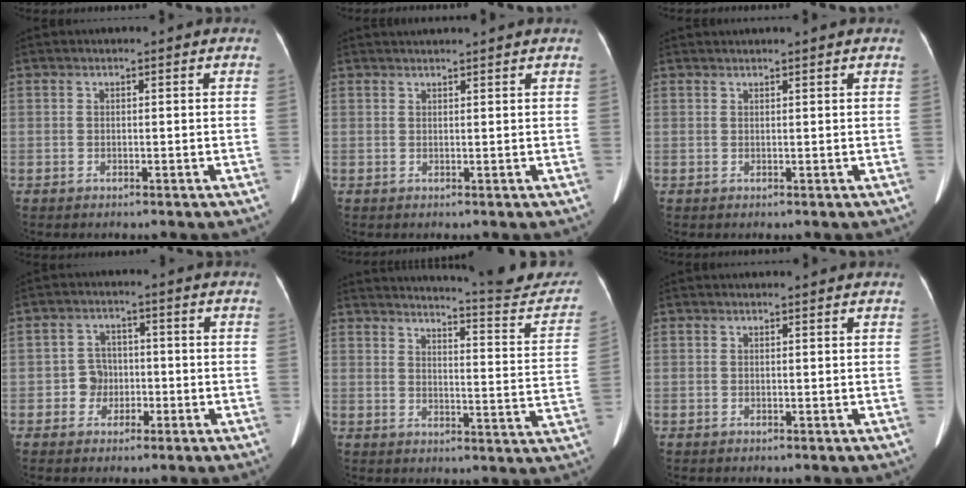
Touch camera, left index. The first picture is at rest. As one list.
[{"total": 4.2, "force": [3.9, -0.7, 1.5], "torque": [-0.014, 0.025, 0.051]}, {"total": 2.5, "force": [2.3, -0.5, 0.9], "torque": [-0.009, 0.024, 0.038]}, {"total": 3.8, "force": [-1.2, 3.4, 1.0], "torque": [-0.019, 0.010, -0.020]}, {"total": 18.8, "force": [17.9, 1.4, 5.6], "torque": [-0.069, -0.073, 0.206]}, {"total": 1.5, "force": [1.4, -0.2, 0.5], "torque": [-0.010, 0.012, 0.020]}]